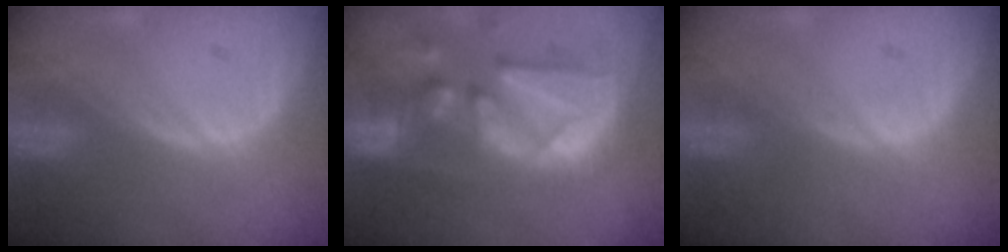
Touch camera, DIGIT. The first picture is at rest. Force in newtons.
{"total": 12.7, "press": 11.2, "slide": 6.0}
{"total": 0.0}